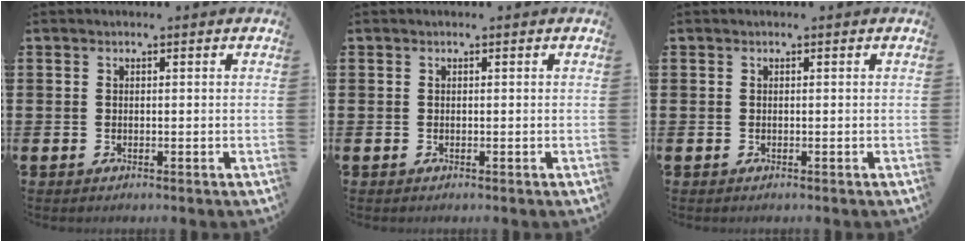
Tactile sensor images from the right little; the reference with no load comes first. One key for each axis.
{"total": 0.0}
{"total": 0.0}